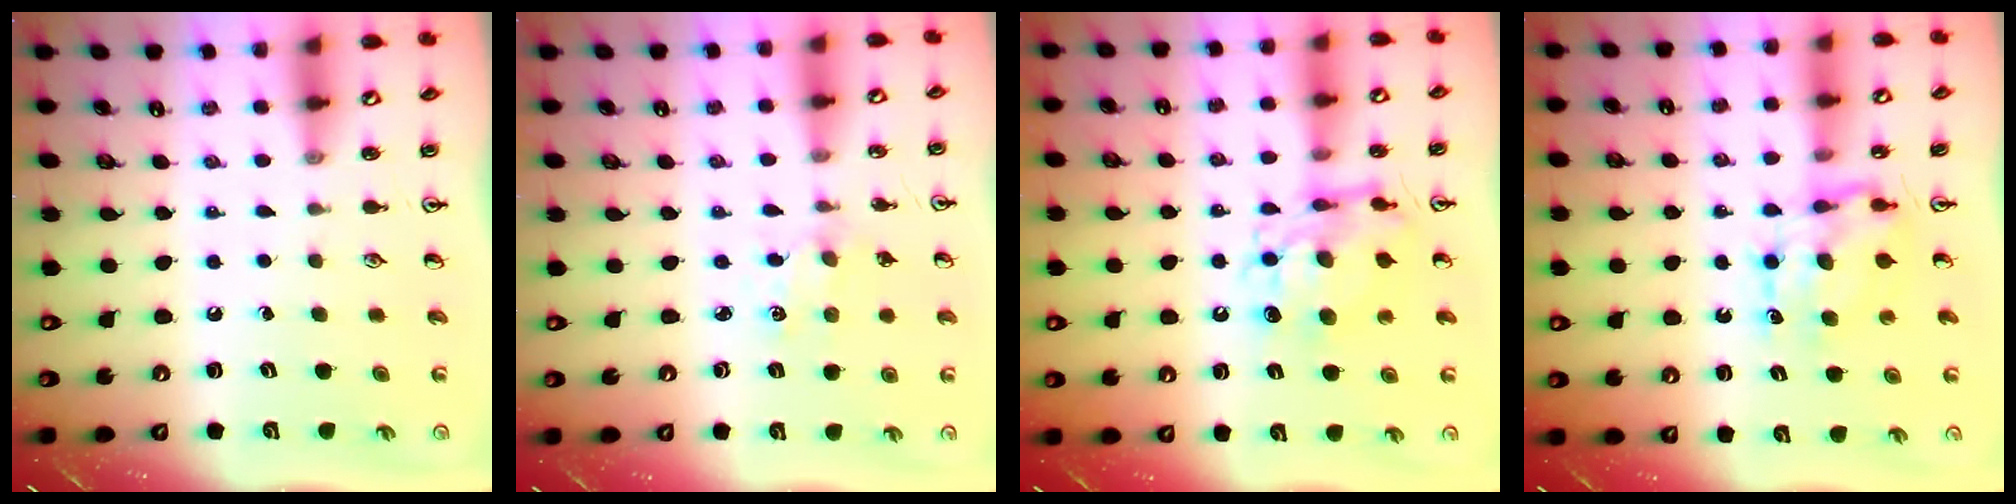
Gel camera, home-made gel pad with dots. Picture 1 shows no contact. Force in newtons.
{"total": 1.9, "press": 1.9, "slide": 0.3}
{"total": 10.2, "press": 10.2, "slide": 1.0}
{"total": 6.7, "press": 6.7, "slide": 0.7}